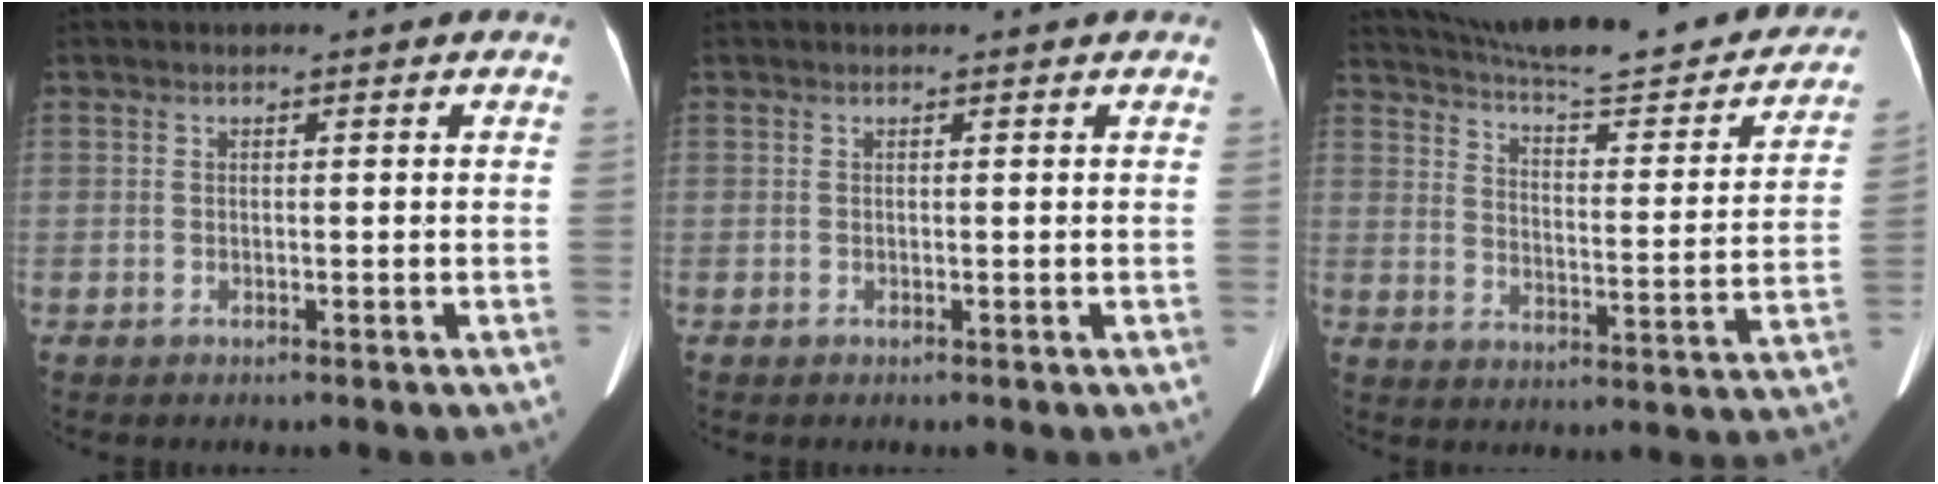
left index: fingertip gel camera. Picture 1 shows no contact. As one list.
[{"total": 0.6, "force": [0.6, 0.0, 0.2], "torque": [-0.005, 0.000, 0.009]}, {"total": 27.2, "force": [23.8, 4.5, 12.3], "torque": [-0.188, -0.041, 0.303]}]